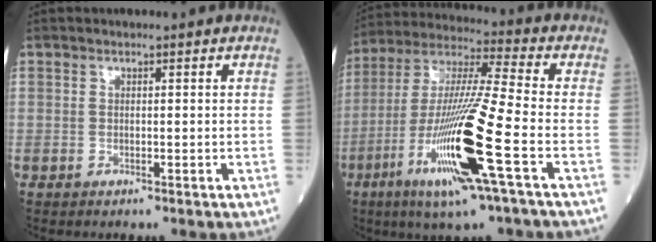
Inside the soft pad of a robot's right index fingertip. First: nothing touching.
{"total": 20.7, "force": [-7.6, 0.7, 19.2], "torque": [-0.411, -0.039, -0.149]}